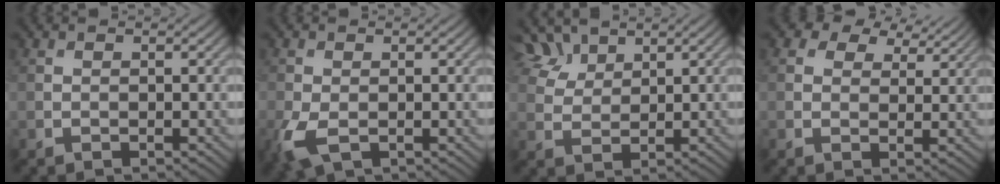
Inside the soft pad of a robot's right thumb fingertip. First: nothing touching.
{"total": 4.2, "force": [-1.5, 2.4, 3.2], "torque": [-0.090, -0.023, -0.025]}
{"total": 5.1, "force": [3.7, 2.6, 2.2], "torque": [-0.058, 0.005, 0.080]}
{"total": 7.9, "force": [5.5, 4.3, 3.8], "torque": [-0.066, 0.000, 0.074]}